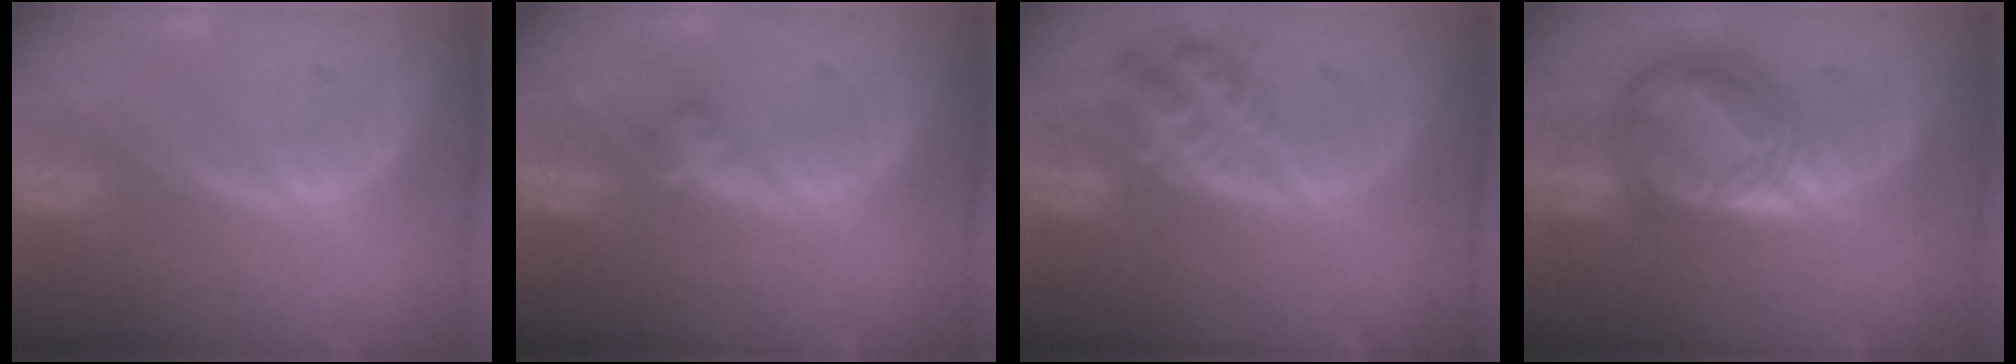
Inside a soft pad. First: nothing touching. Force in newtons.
{"total": 1.6, "press": 1.6, "slide": 0.2}
{"total": 5.6, "press": 5.1, "slide": 2.2}
{"total": 8.6, "press": 8.5, "slide": 0.6}